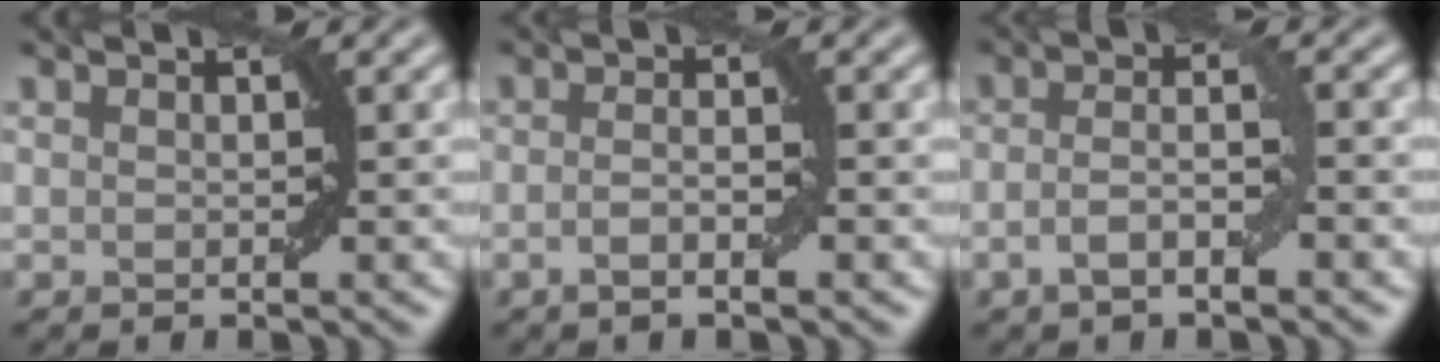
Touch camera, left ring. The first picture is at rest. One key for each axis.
{"total": 2.0, "fx": -0.7, "fy": 0.3, "fz": 1.8, "tx": -0.033, "ty": 0.000, "tz": -0.015}
{"total": 3.2, "fx": -1.2, "fy": 0.7, "fz": 2.9, "tx": -0.054, "ty": 0.006, "tz": -0.028}